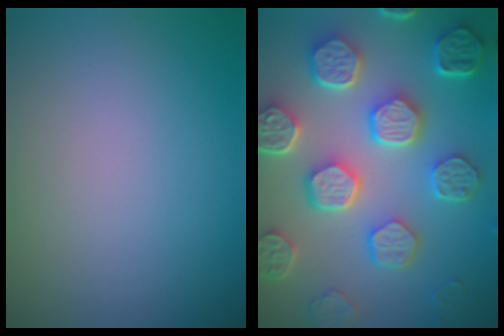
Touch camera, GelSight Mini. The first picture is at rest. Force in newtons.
{"total": 8.4, "press": 6.5, "slide": 5.4}